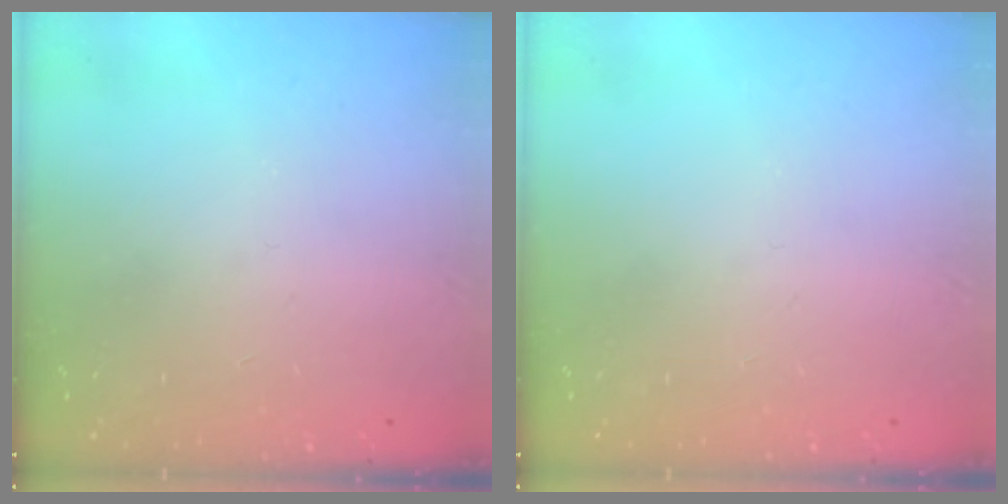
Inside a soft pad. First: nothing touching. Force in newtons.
{"total": 0.0}